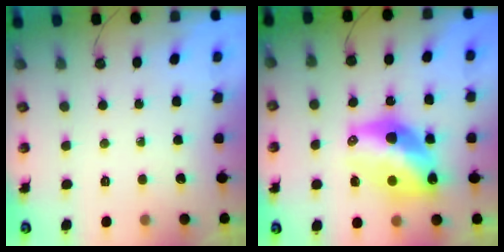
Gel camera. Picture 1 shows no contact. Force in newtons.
{"total": 15.7, "press": 15.6, "slide": 1.2}